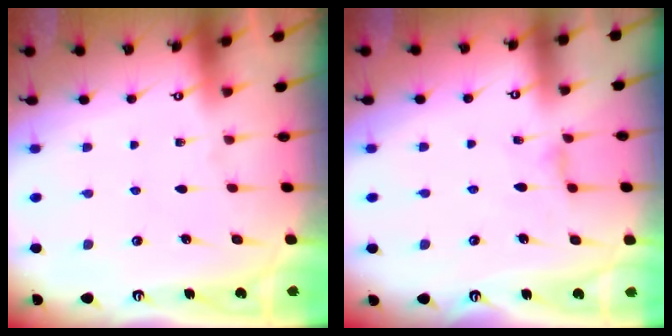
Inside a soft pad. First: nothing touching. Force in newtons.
{"total": 2.3, "press": 2.2, "slide": 0.4}